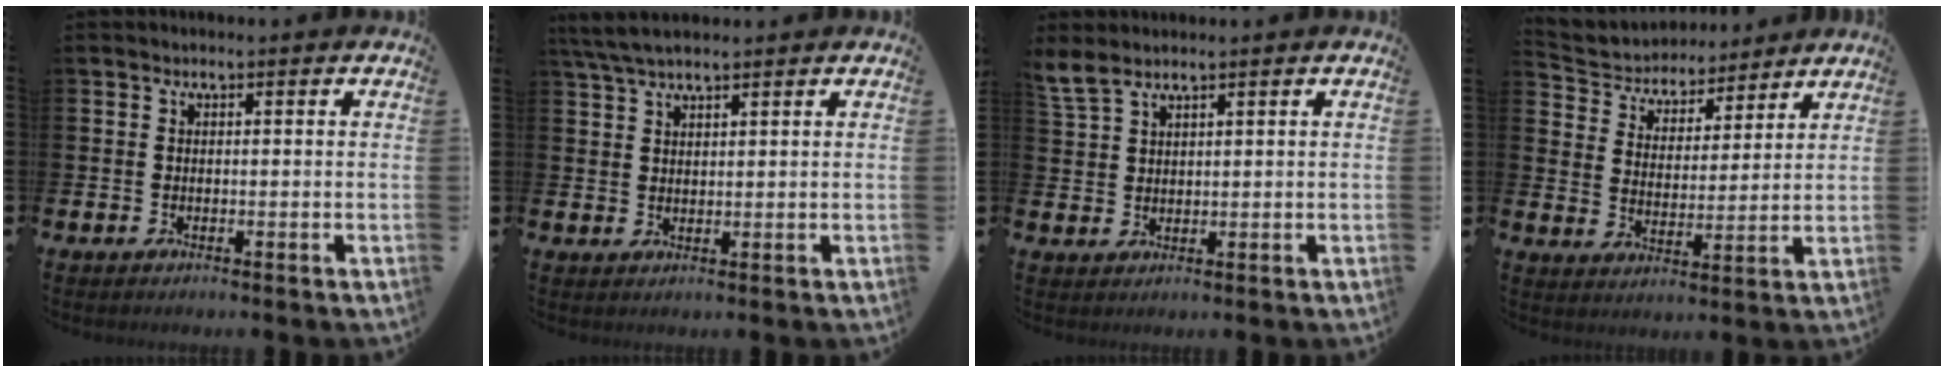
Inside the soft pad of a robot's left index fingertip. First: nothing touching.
{"total": 4.1, "force": [3.6, 0.8, 1.9], "torque": [-0.053, -0.001, 0.068]}
{"total": 3.3, "force": [2.9, 0.8, 1.3], "torque": [-0.032, -0.007, 0.054]}
{"total": 4.9, "force": [4.6, 1.7, -0.1], "torque": [-0.034, -0.038, 0.076]}